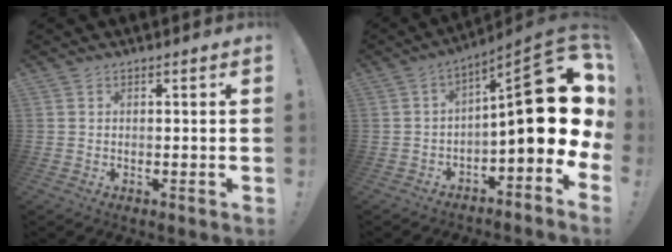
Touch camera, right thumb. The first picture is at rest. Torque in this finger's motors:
{"motor_torque": [2.22, 2.79, 1.56, -1.21, 0.11]}